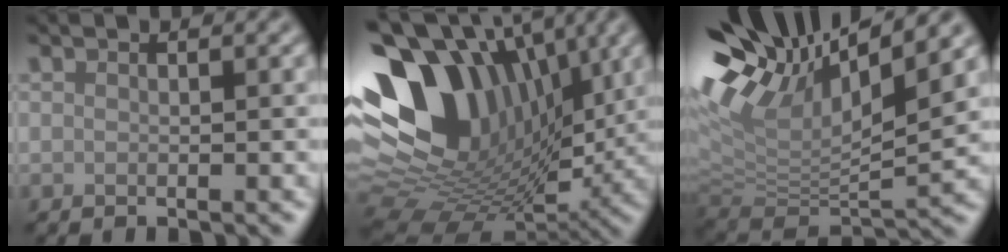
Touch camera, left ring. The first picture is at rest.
{"total": 15.3, "force": [3.9, 9.9, 11.0], "torque": [-0.228, 0.008, 0.072]}
{"total": 12.6, "force": [5.9, 5.0, 10.0], "torque": [-0.204, 0.018, 0.106]}